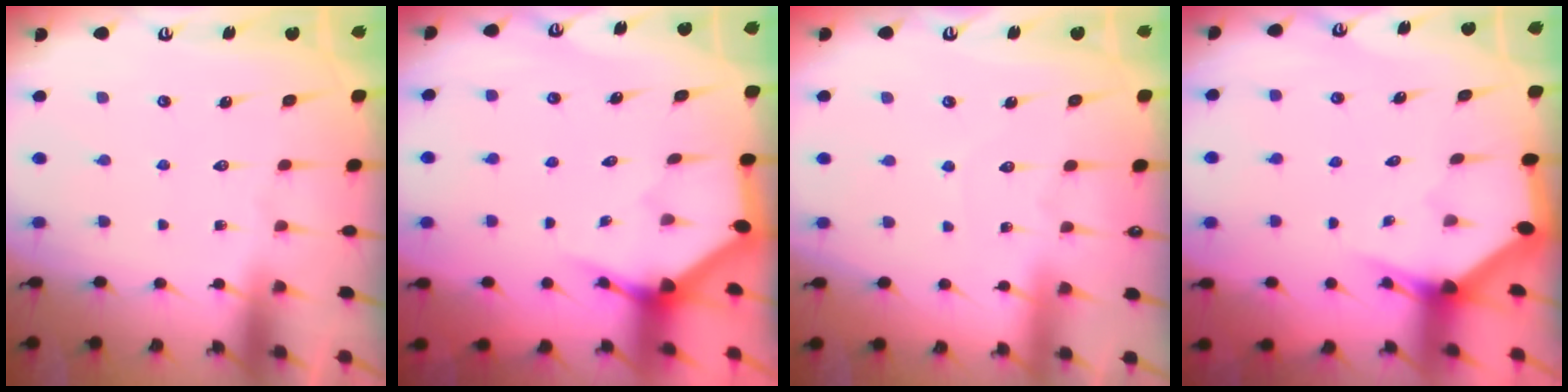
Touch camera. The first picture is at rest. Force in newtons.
{"total": 3.4, "press": 3.4, "slide": 0.2}
{"total": 2.5, "press": 2.5, "slide": 0.3}
{"total": 2.9, "press": 2.9, "slide": 0.0}